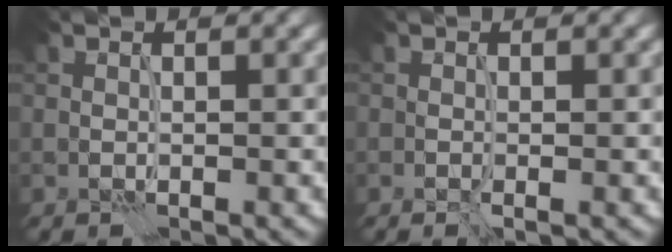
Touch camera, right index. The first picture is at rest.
{"total": 0.0}